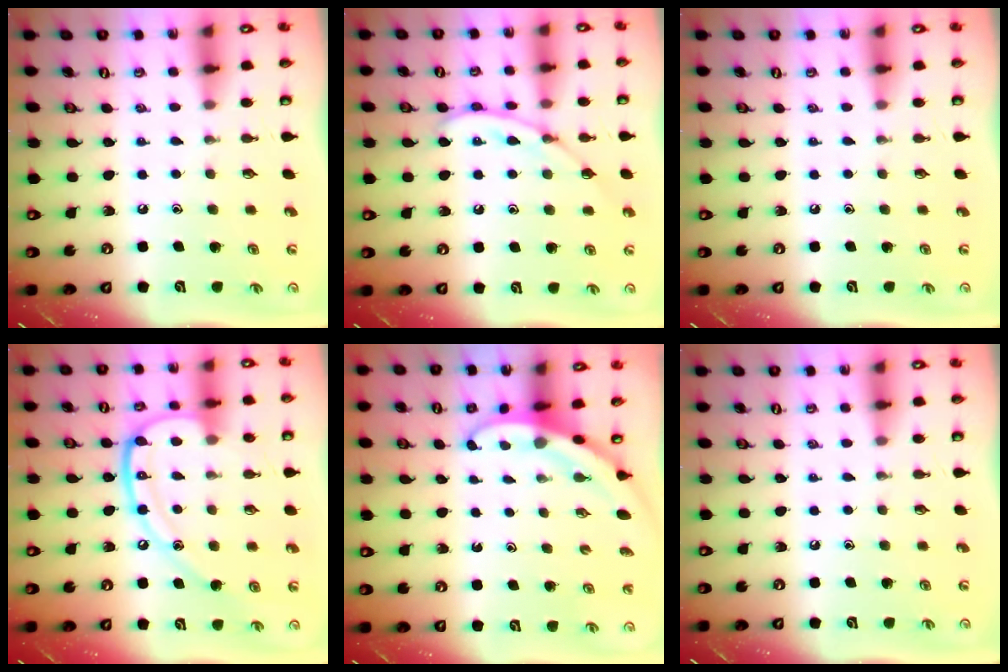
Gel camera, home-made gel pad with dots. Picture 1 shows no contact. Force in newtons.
{"total": 9.3, "press": 9.3, "slide": 0.7}
{"total": 0.0}
{"total": 14.5, "press": 14.5, "slide": 0.8}
{"total": 3.2, "press": 3.2, "slide": 0.2}
{"total": 0.0}